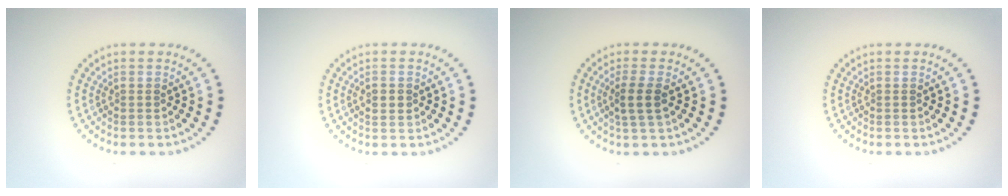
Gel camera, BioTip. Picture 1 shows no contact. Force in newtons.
{"total": 1.2, "press": 1.2, "slide": 0.1}
{"total": 2.2, "press": 1.8, "slide": 1.2}
{"total": 0.0}